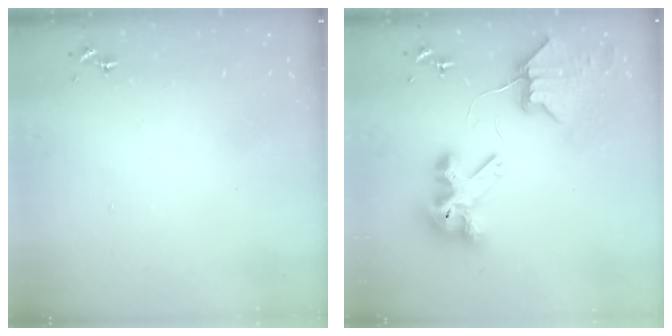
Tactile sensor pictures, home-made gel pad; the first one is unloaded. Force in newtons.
{"total": 9.1, "press": 9.1, "slide": 1.1}